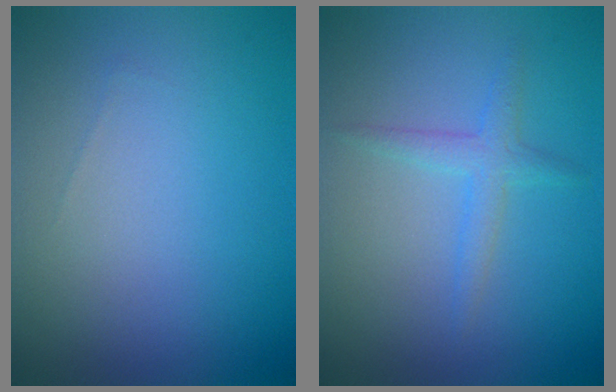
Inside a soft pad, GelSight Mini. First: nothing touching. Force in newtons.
{"total": 1.8, "press": 1.8, "slide": 0.1}